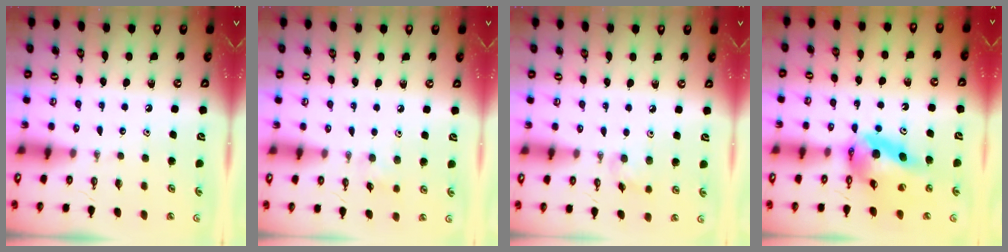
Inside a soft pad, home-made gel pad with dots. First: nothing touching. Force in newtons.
{"total": 6.3, "press": 5.9, "slide": 2.1}
{"total": 7.1, "press": 6.8, "slide": 2.2}
{"total": 14.2, "press": 14.1, "slide": 1.5}